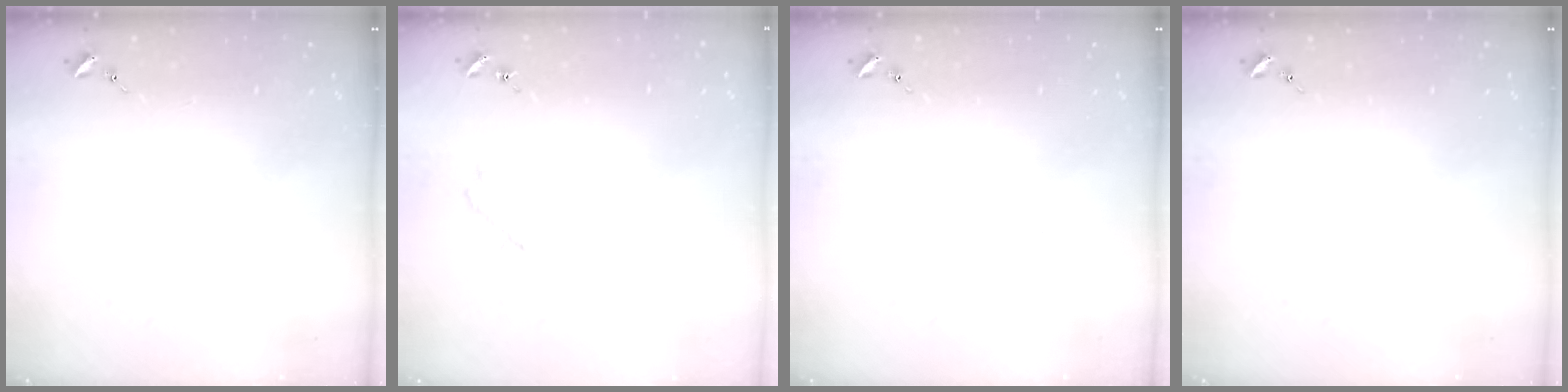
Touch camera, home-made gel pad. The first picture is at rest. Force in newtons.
{"total": 2.5, "press": 2.5, "slide": 0.2}
{"total": 0.0}
{"total": 0.0}